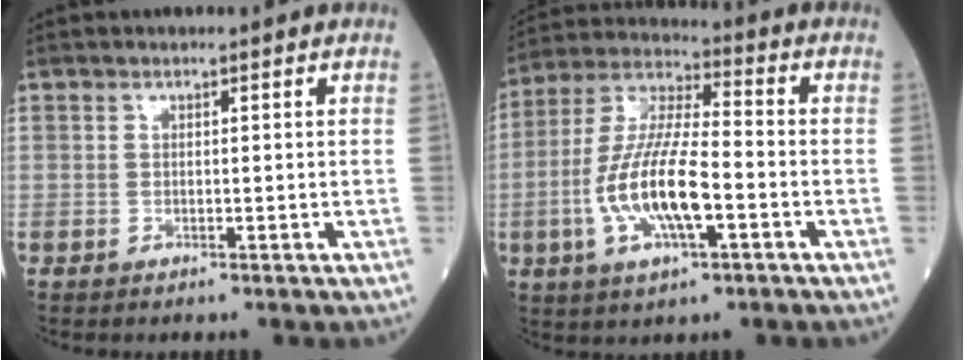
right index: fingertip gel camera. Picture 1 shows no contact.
{"total": 13.9, "force": [-3.5, 3.5, 13.0], "torque": [-0.271, 0.001, -0.065]}